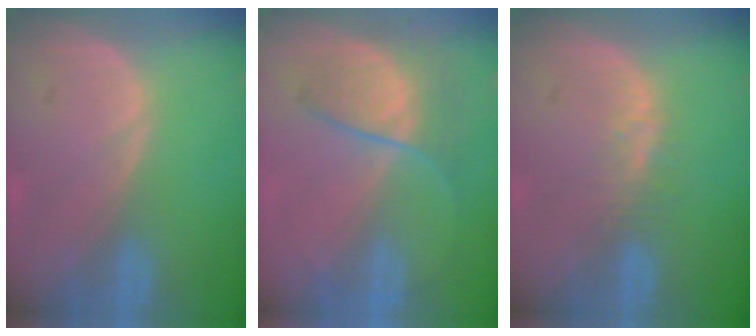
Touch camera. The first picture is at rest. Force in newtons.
{"total": 6.8, "press": 6.3, "slide": 2.7}
{"total": 2.5, "press": 2.4, "slide": 0.2}